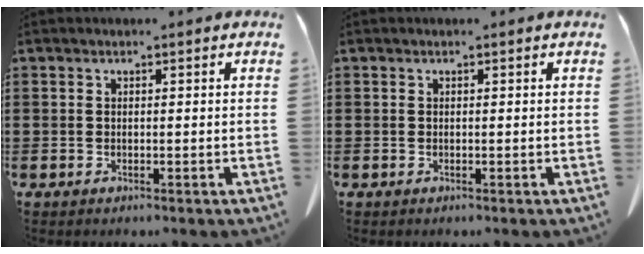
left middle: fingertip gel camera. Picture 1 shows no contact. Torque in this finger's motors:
{"motor_torque": [-0.04, 0.02, 0.00, 0.00]}